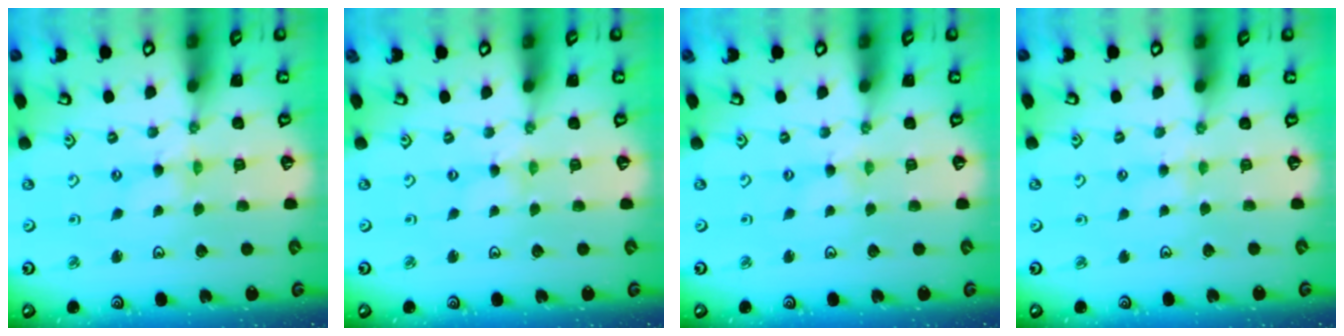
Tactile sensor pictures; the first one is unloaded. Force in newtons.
{"total": 0.0}
{"total": 0.0}
{"total": 3.0, "press": 3.0, "slide": 0.5}